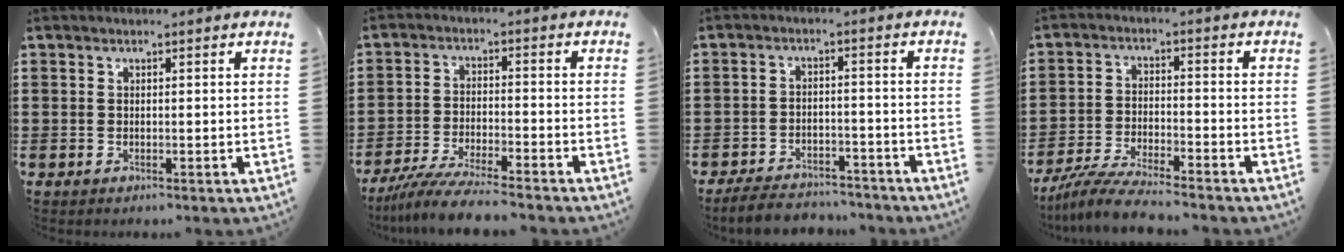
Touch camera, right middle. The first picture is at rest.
{"total": 6.3, "force": [-5.8, 0.2, 2.6], "torque": [-0.059, -0.012, -0.111]}
{"total": 4.4, "force": [-4.3, 0.7, 0.8], "torque": [-0.023, 0.002, -0.089]}
{"total": 6.4, "force": [-5.9, 0.1, 2.3], "torque": [-0.055, -0.013, -0.115]}